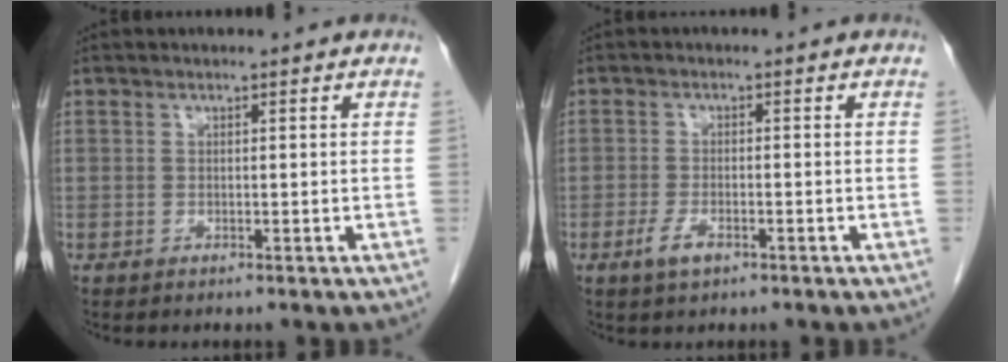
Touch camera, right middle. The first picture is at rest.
{"total": 3.0, "force": [-1.7, 1.1, 2.2], "torque": [-0.049, -0.001, -0.031]}